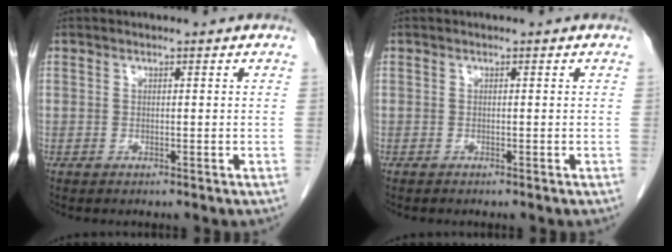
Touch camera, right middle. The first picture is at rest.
{"total": 0.0}